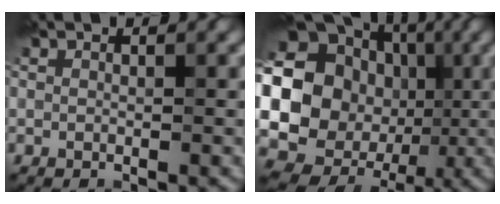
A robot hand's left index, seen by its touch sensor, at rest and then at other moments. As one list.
[{"total": 19.4, "force": [-0.1, 17.6, 8.2], "torque": [-0.172, 0.021, -0.039]}]